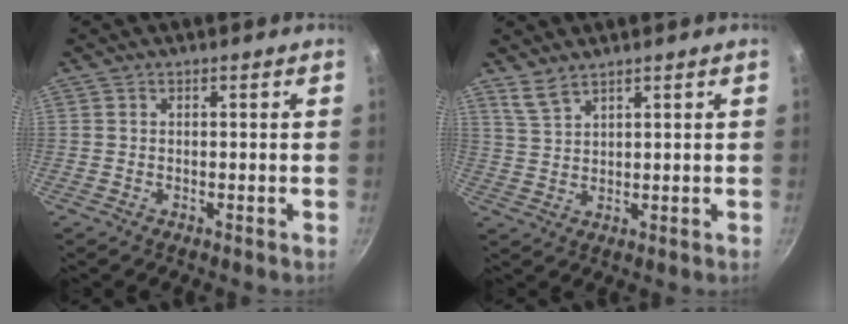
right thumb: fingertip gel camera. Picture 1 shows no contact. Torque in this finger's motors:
{"motor_torque": [0.01, 0.32, 0.73, 0.70, 0.12]}